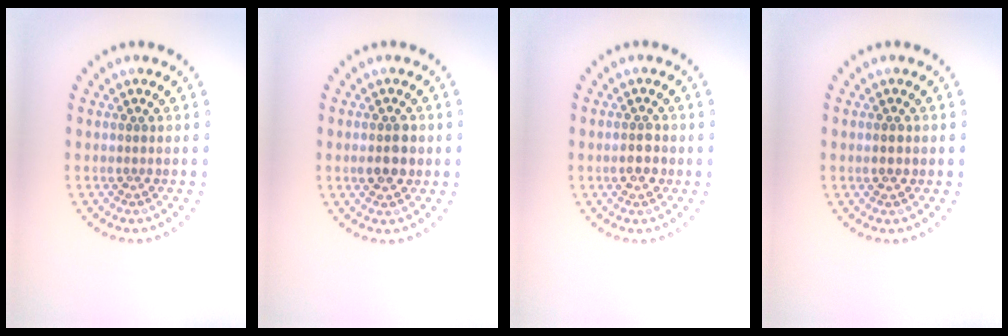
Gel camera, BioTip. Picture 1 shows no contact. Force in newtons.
{"total": 2.8, "press": 2.8, "slide": 0.2}
{"total": 1.9, "press": 1.8, "slide": 0.3}
{"total": 1.4, "press": 1.4, "slide": 0.1}